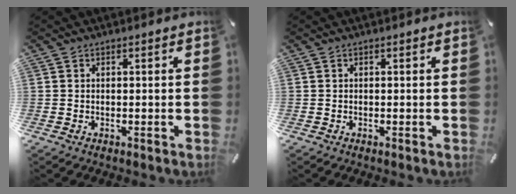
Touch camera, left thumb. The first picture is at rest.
{"total": 0.0}